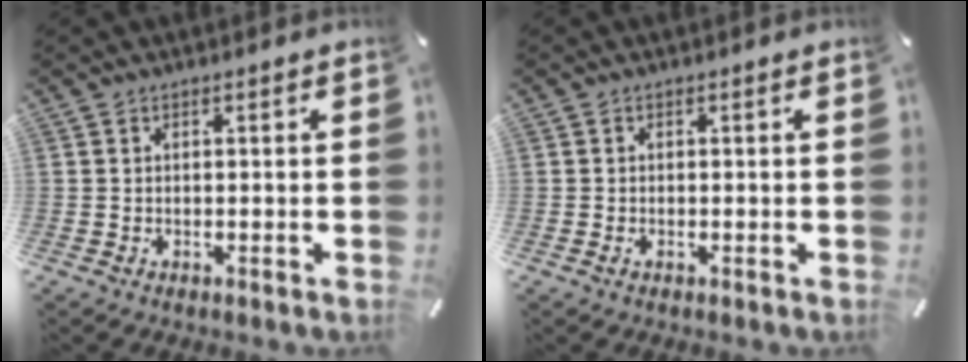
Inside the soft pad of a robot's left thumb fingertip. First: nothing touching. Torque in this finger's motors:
{"motor_torque": [-0.04, -0.15, 0.00, 0.04, 0.00]}